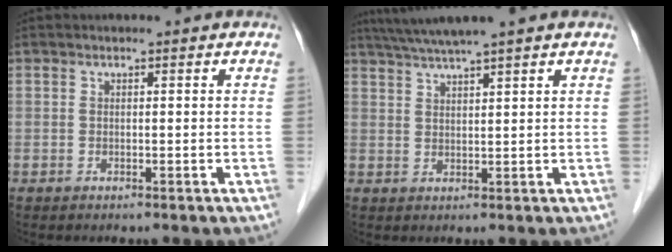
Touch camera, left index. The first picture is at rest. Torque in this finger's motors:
{"motor_torque": [0.21, -0.33, 0.42, 0.09]}